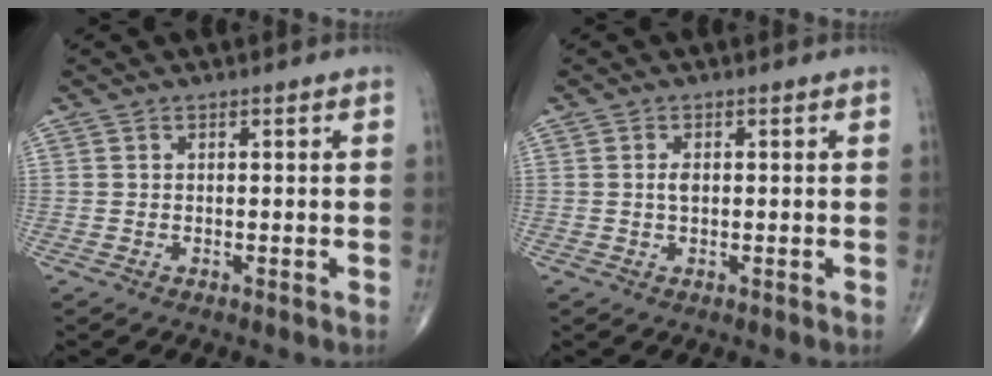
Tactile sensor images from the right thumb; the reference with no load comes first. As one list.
[{"total": 1.6, "force": [0.1, 0.9, 1.3], "torque": [-0.025, 0.000, 0.001]}]